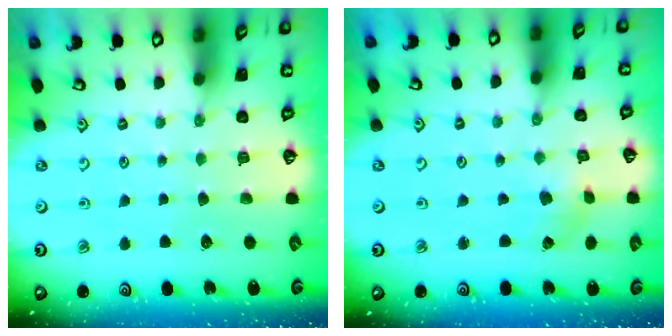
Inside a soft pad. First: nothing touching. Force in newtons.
{"total": 1.2, "press": 1.2, "slide": 0.2}